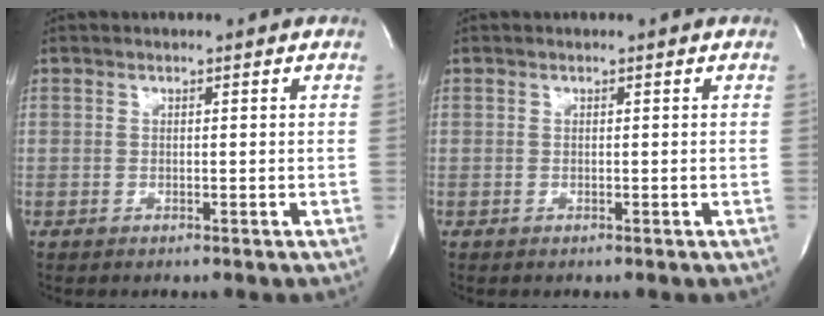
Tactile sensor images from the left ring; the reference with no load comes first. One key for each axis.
{"total": 0.0}